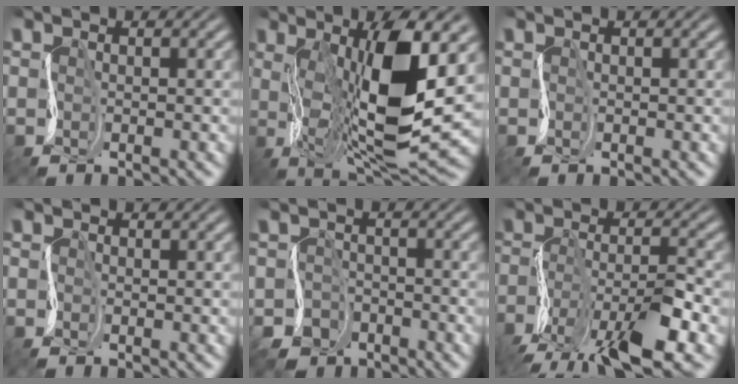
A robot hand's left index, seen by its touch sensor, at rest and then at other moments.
{"total": 12.5, "force": [1.5, 3.7, 11.8], "torque": [-0.198, -0.010, 0.027]}
{"total": 0.0}
{"total": 0.8, "force": [-0.7, 0.3, 0.1], "torque": [-0.004, -0.003, -0.017]}
{"total": 4.0, "force": [-3.2, 2.4, 0.5], "torque": [-0.006, -0.003, -0.065]}
{"total": 8.4, "force": [-5.0, 2.5, 6.2], "torque": [-0.115, -0.001, -0.101]}